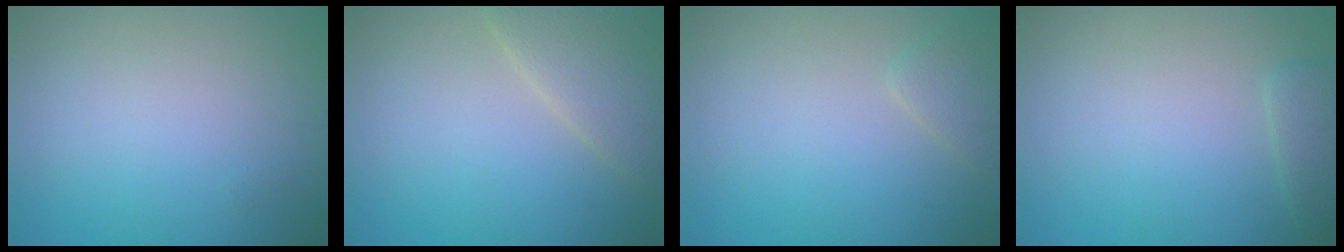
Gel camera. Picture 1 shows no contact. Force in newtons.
{"total": 4.1, "press": 4.0, "slide": 0.2}
{"total": 1.6, "press": 1.6, "slide": 0.1}
{"total": 1.6, "press": 1.6, "slide": 0.2}